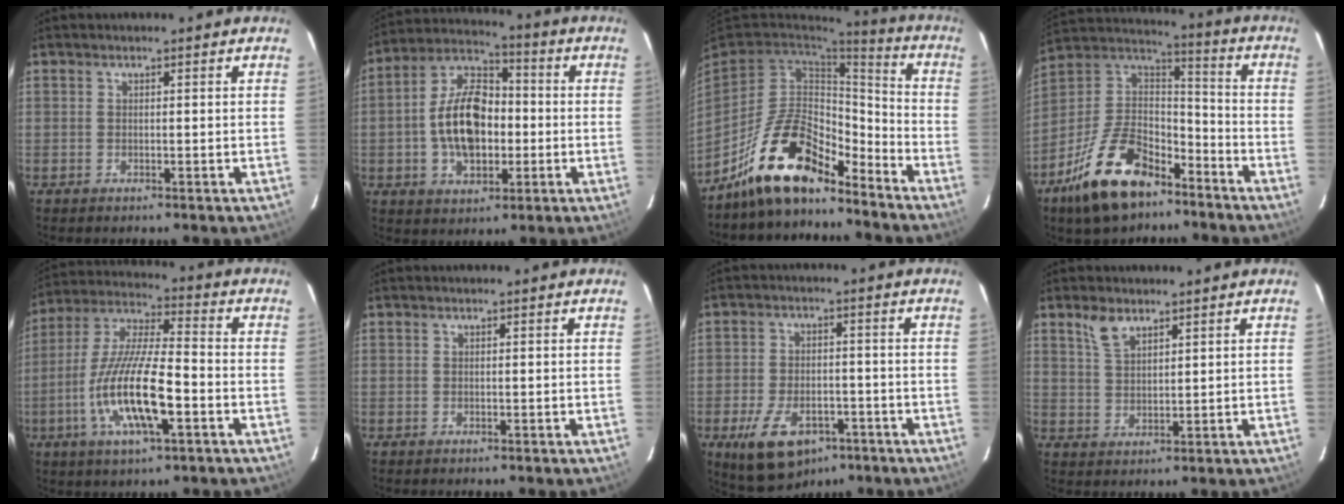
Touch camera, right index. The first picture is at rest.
{"total": 14.4, "force": [-1.8, 8.9, 11.2], "torque": [-0.213, 0.025, -0.029]}
{"total": 15.7, "force": [-12.2, 5.8, 8.1], "torque": [-0.168, 0.018, -0.218]}
{"total": 20.1, "force": [-12.4, 10.6, 11.8], "torque": [-0.244, 0.019, -0.211]}
{"total": 16.3, "force": [-5.3, 4.0, 14.8], "torque": [-0.303, -0.010, -0.103]}
{"total": 0.0}
{"total": 13.0, "force": [-7.1, 7.6, 7.8], "torque": [-0.170, -0.016, -0.106]}
{"total": 4.5, "force": [3.2, 2.1, 2.5], "torque": [-0.047, 0.003, 0.066]}